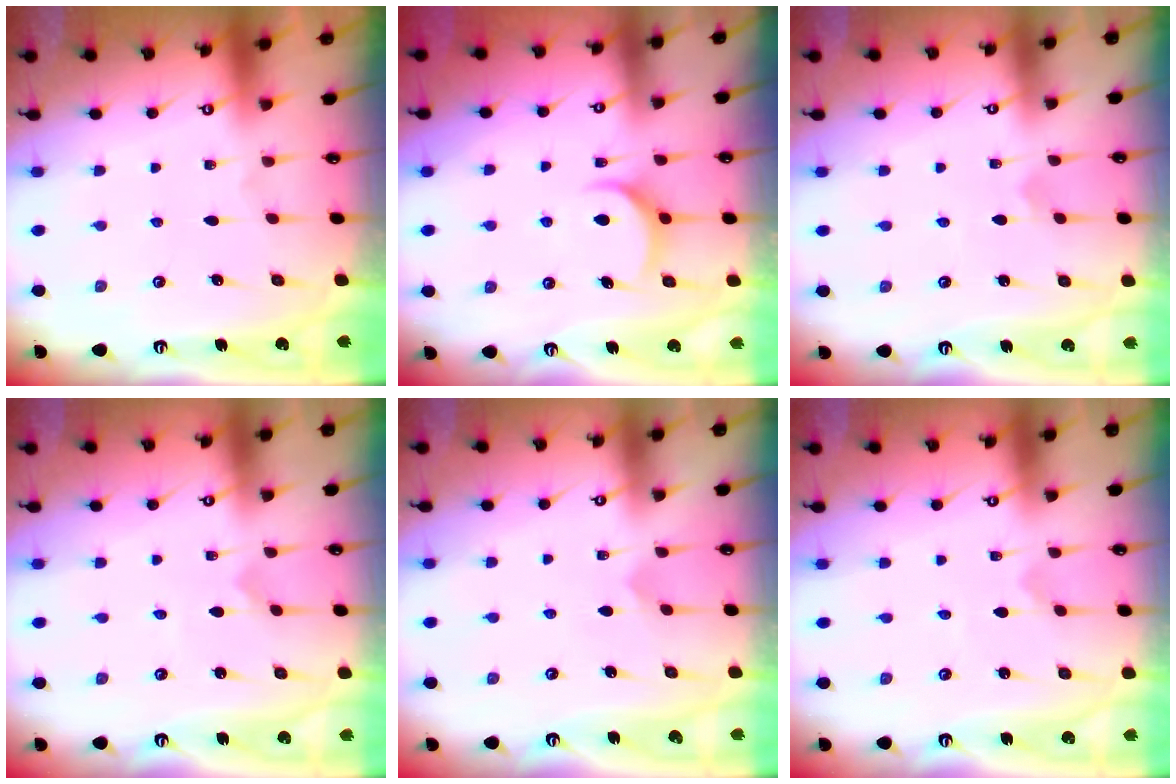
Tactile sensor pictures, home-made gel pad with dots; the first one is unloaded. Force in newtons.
{"total": 6.7, "press": 6.7, "slide": 0.7}
{"total": 1.5, "press": 1.5, "slide": 0.1}
{"total": 0.0}
{"total": 3.5, "press": 3.5, "slide": 0.3}
{"total": 0.0}